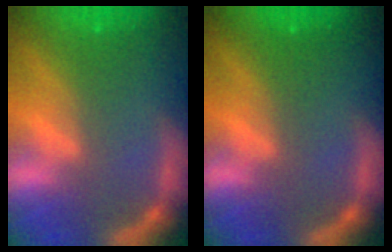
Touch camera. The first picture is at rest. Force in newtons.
{"total": 0.0}